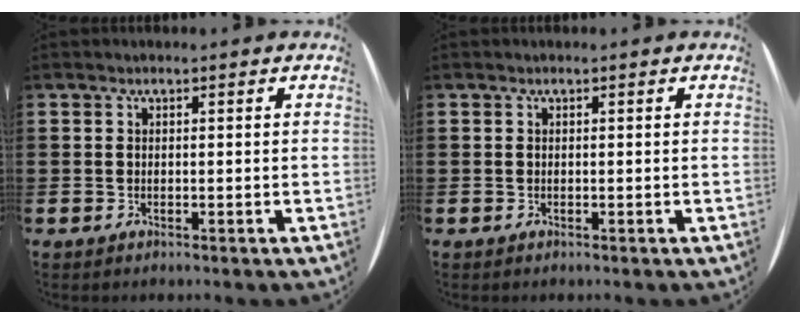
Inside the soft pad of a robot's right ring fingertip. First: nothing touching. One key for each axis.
{"total": 0.0}